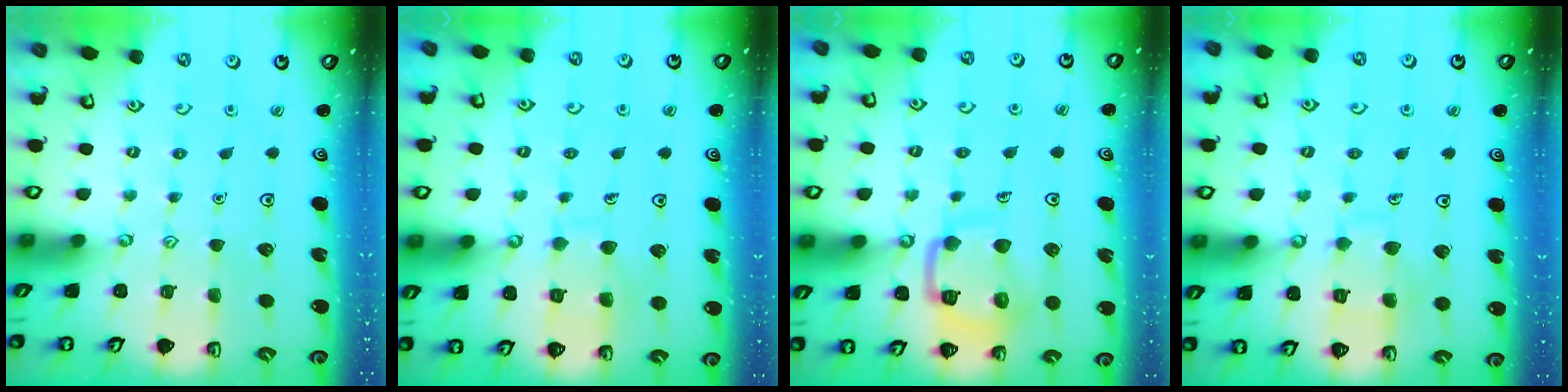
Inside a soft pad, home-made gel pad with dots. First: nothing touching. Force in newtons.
{"total": 7.8, "press": 7.8, "slide": 0.7}
{"total": 16.5, "press": 16.5, "slide": 1.6}
{"total": 8.0, "press": 8.0, "slide": 0.8}